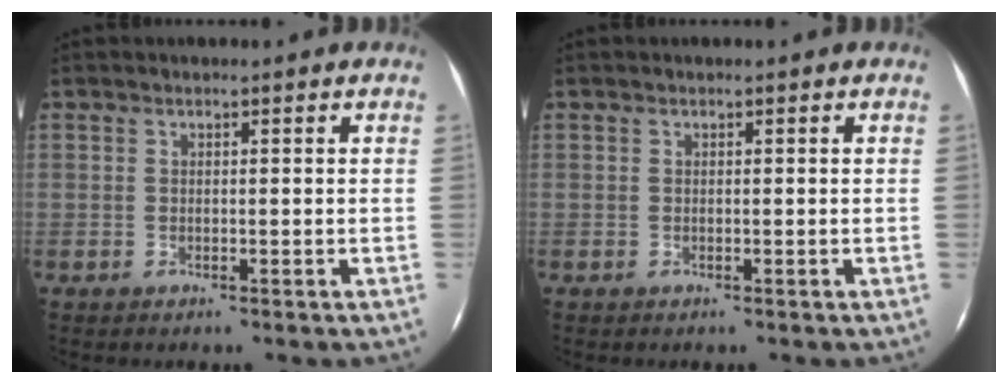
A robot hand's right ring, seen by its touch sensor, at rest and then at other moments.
{"total": 0.0}